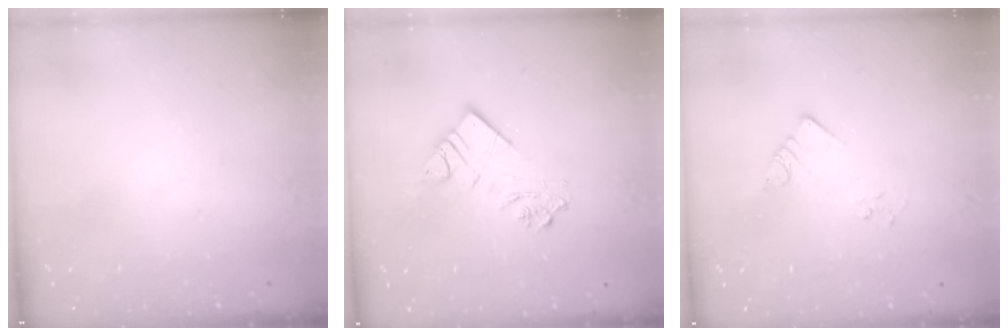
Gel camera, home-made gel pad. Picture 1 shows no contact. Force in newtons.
{"total": 9.8, "press": 9.7, "slide": 0.9}
{"total": 2.2, "press": 2.2, "slide": 0.2}